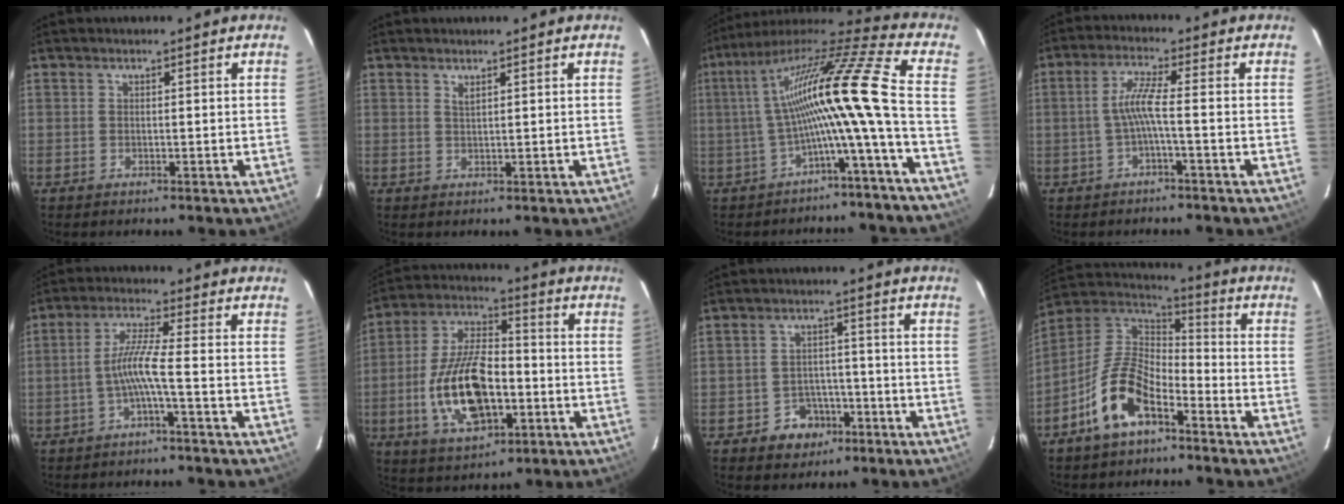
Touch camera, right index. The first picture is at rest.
{"total": 1.0, "force": [0.8, 0.2, 0.6], "torque": [-0.013, 0.000, 0.014]}
{"total": 17.2, "force": [-2.8, -1.3, 16.9], "torque": [-0.286, 0.001, -0.057]}
{"total": 4.3, "force": [-1.5, -0.5, 4.0], "torque": [-0.090, 0.006, -0.026]}
{"total": 5.3, "force": [-2.2, -0.8, 4.8], "torque": [-0.108, 0.007, -0.040]}
{"total": 17.2, "force": [-4.4, 8.6, 14.3], "torque": [-0.294, 0.005, -0.071]}
{"total": 6.3, "force": [-3.4, 5.1, 1.5], "torque": [-0.041, 0.019, -0.035]}
{"total": 13.3, "force": [-7.3, 6.4, 9.1], "torque": [-0.196, 0.014, -0.141]}